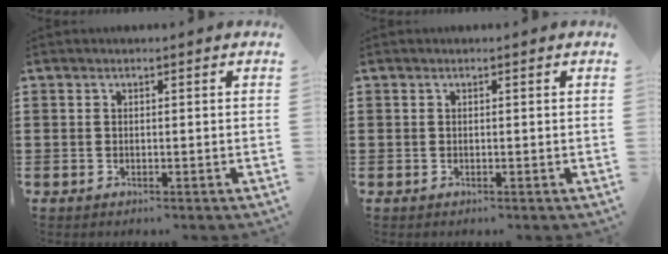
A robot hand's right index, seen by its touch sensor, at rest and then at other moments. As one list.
[{"total": 0.0}]